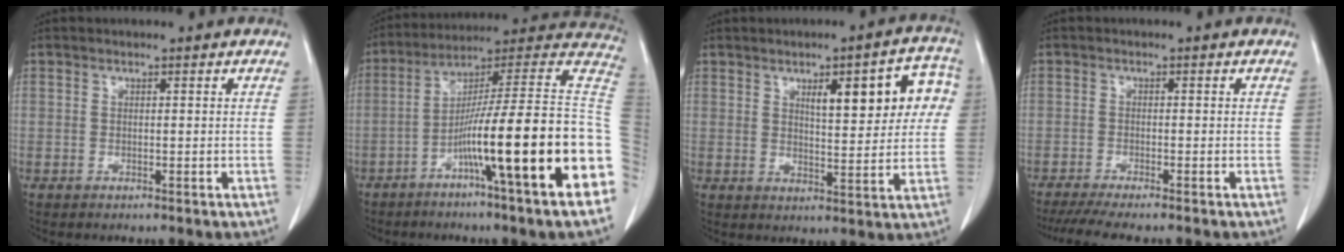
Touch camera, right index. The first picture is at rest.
{"total": 24.7, "force": [-7.2, -0.6, 23.6], "torque": [-0.257, 0.007, -0.130]}
{"total": 11.0, "force": [3.3, 3.1, 10.0], "torque": [-0.126, 0.025, 0.046]}
{"total": 8.0, "force": [-6.8, -0.1, 4.2], "torque": [-0.053, -0.018, -0.104]}